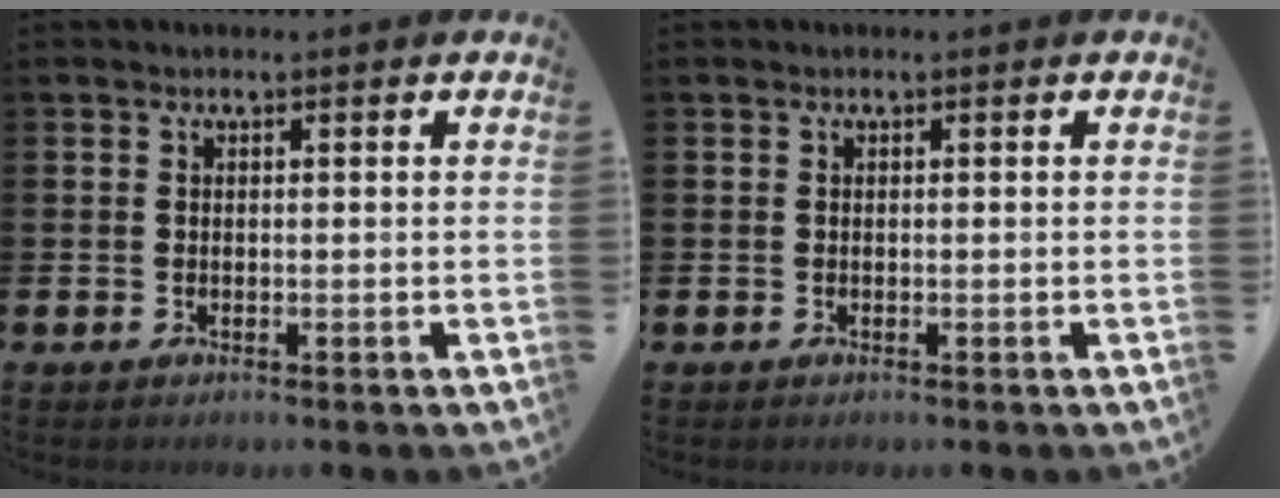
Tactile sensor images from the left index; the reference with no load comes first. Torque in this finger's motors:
{"motor_torque": [0.00, 0.00, 0.00, 0.00]}